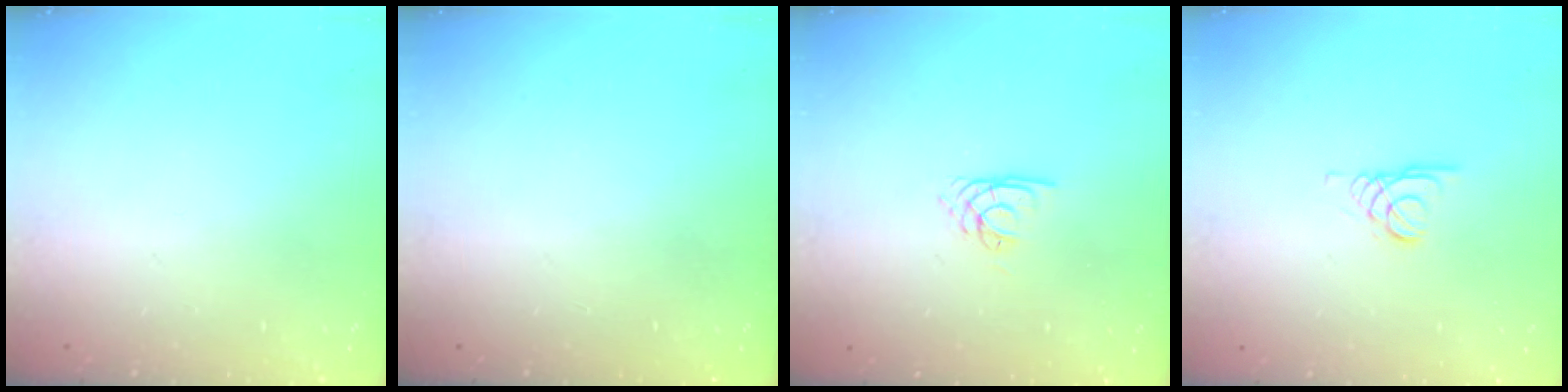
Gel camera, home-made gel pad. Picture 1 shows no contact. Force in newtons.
{"total": 0.0}
{"total": 1.9, "press": 1.9, "slide": 0.2}
{"total": 1.5, "press": 1.5, "slide": 0.1}